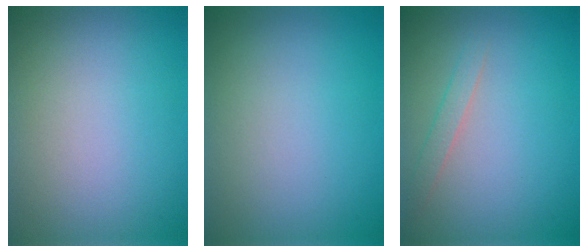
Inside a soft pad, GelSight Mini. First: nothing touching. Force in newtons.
{"total": 0.0}
{"total": 1.3, "press": 1.3, "slide": 0.1}